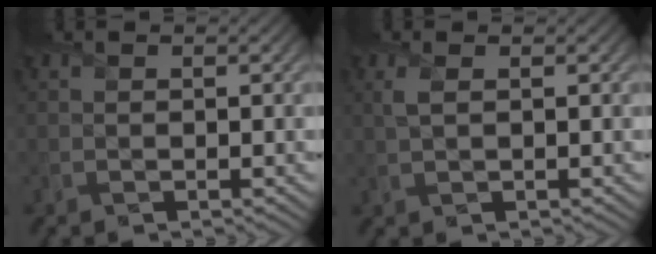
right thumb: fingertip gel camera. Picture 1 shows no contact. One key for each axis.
{"total": 1.5, "fx": 0.6, "fy": 0.5, "fz": 1.3, "tx": -0.040, "ty": 0.005, "tz": 0.013}